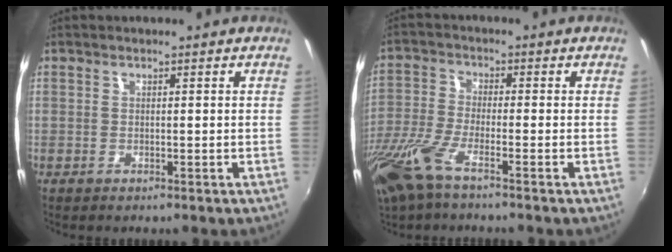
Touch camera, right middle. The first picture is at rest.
{"total": 11.0, "force": [-7.3, 2.4, 7.9], "torque": [-0.185, -0.033, -0.148]}